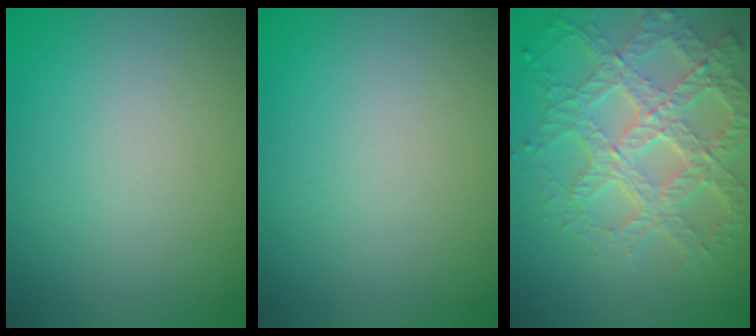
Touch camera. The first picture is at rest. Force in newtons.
{"total": 0.0}
{"total": 7.8, "press": 5.6, "slide": 5.5}